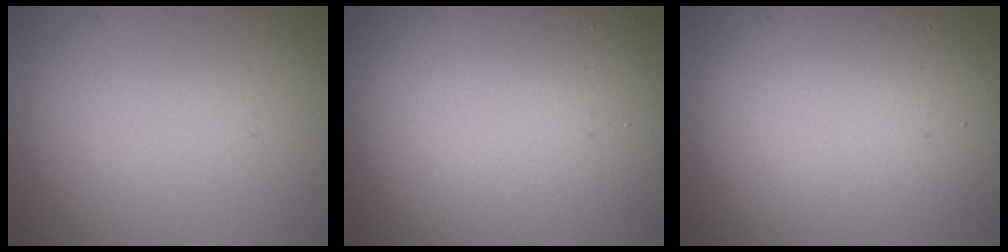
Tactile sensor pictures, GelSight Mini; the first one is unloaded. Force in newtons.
{"total": 17.6, "press": 17.5, "slide": 0.9}
{"total": 13.4, "press": 13.4, "slide": 0.8}